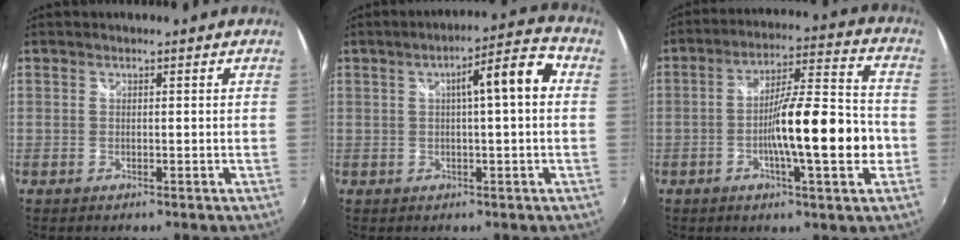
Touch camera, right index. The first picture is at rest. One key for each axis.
{"total": 8.3, "fx": 1.2, "fy": 1.0, "fz": 8.1, "tx": -0.109, "ty": 0.029, "tz": 0.026}
{"total": 15.6, "fx": -3.7, "fy": 2.2, "fz": 15.0, "tx": -0.244, "ty": 0.002, "tz": -0.063}